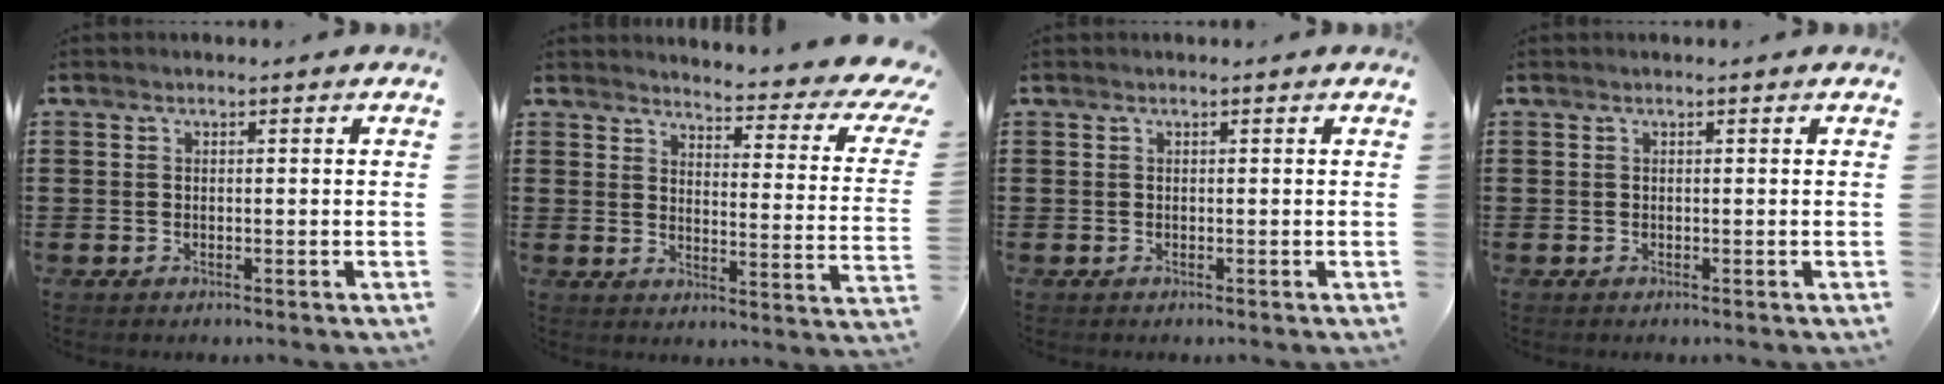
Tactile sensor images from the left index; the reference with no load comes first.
{"total": 4.3, "force": [3.6, 0.3, 2.2], "torque": [-0.038, -0.039, 0.051]}
{"total": 0.0}
{"total": 0.0}